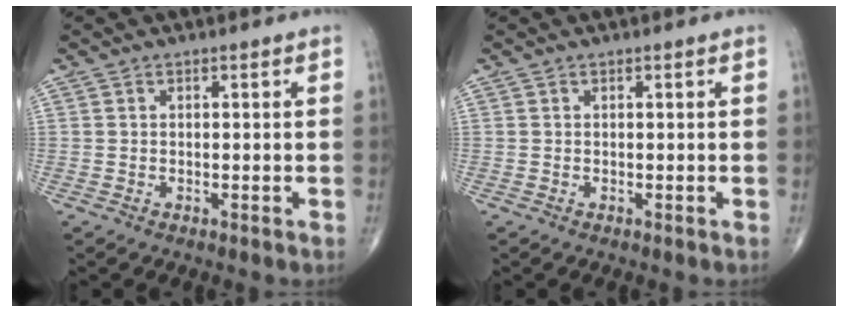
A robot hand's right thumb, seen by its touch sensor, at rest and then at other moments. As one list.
[{"total": 0.0}]